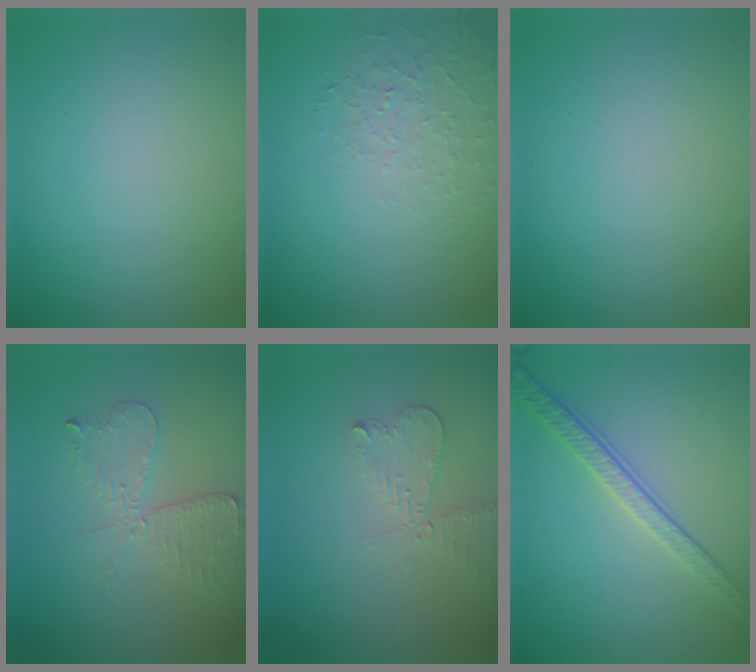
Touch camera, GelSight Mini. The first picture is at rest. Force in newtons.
{"total": 1.4, "press": 0.6, "slide": 1.3}
{"total": 0.0}
{"total": 2.6, "press": 2.5, "slide": 0.5}
{"total": 2.1, "press": 2.1, "slide": 0.1}
{"total": 2.8, "press": 2.4, "slide": 1.5}